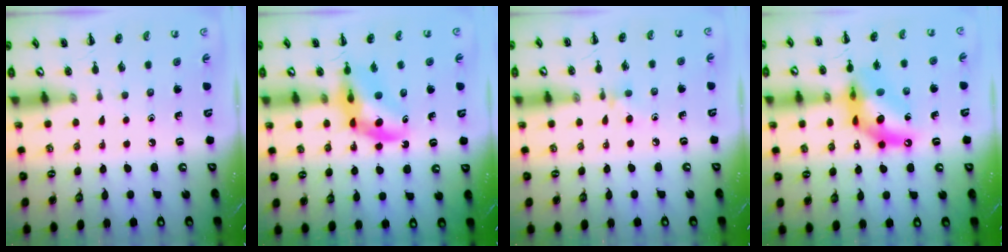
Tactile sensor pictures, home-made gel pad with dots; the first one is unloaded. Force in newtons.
{"total": 9.4, "press": 9.0, "slide": 2.8}
{"total": 3.9, "press": 3.5, "slide": 1.5}
{"total": 13.0, "press": 12.6, "slide": 3.0}